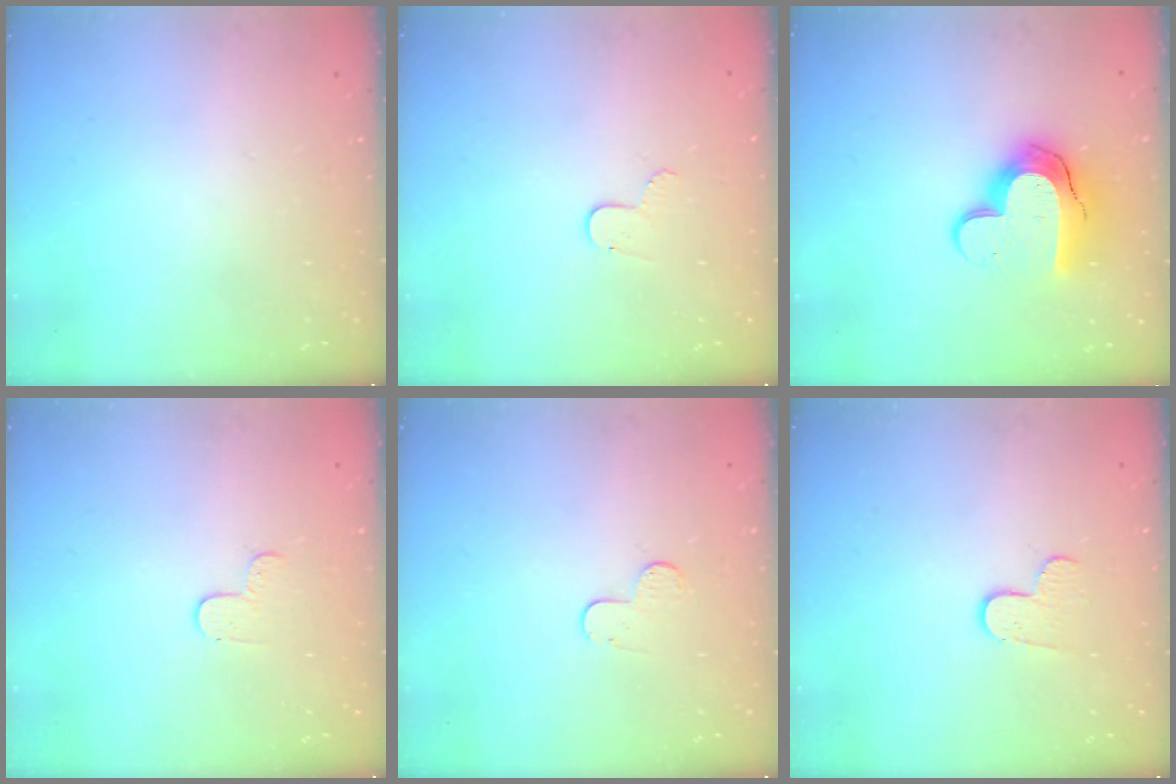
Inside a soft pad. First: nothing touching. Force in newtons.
{"total": 4.9, "press": 4.9, "slide": 0.5}
{"total": 14.7, "press": 14.6, "slide": 0.8}
{"total": 3.3, "press": 3.3, "slide": 0.4}
{"total": 4.3, "press": 4.3, "slide": 0.4}
{"total": 7.5, "press": 7.4, "slide": 0.6}